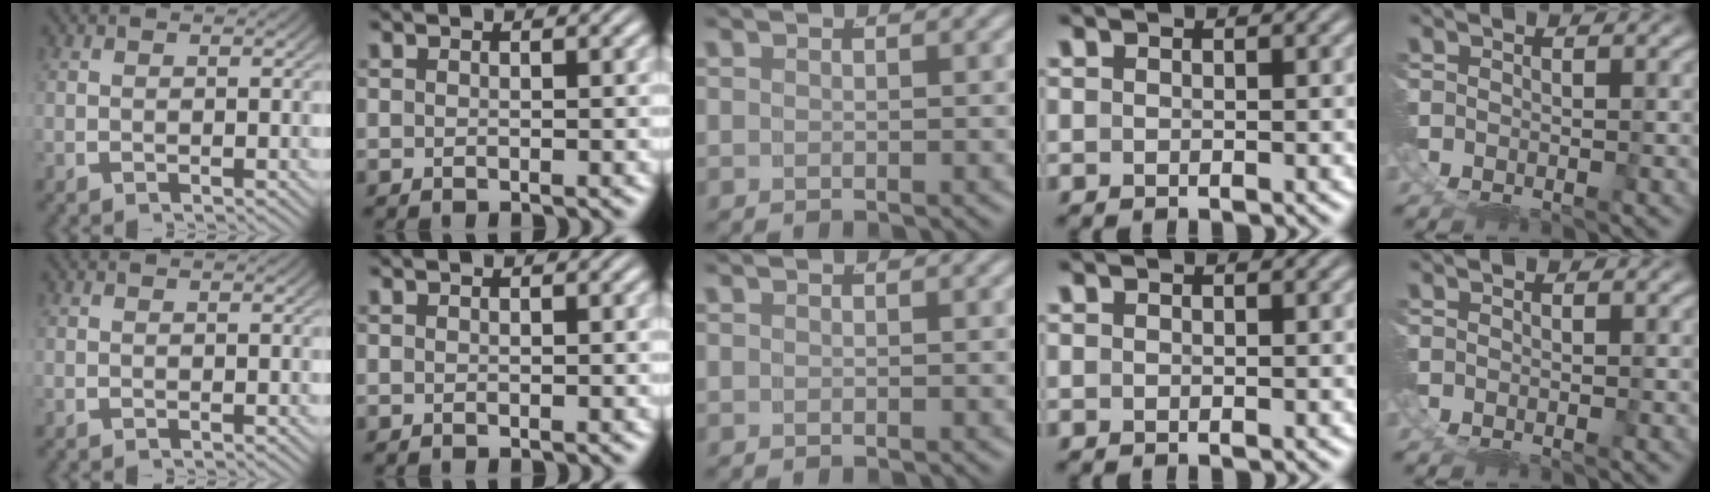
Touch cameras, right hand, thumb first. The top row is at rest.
{}